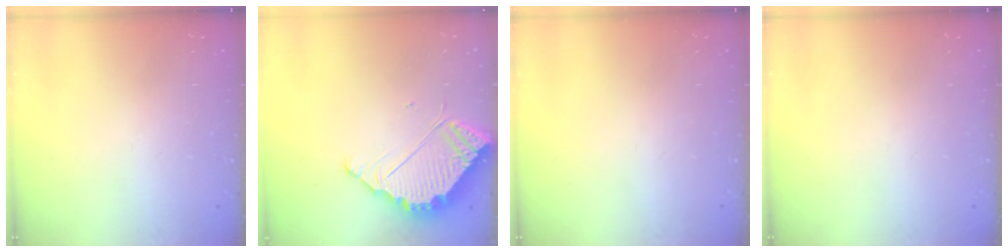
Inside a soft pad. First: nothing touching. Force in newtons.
{"total": 5.5, "press": 5.5, "slide": 0.1}
{"total": 0.0}
{"total": 0.0}